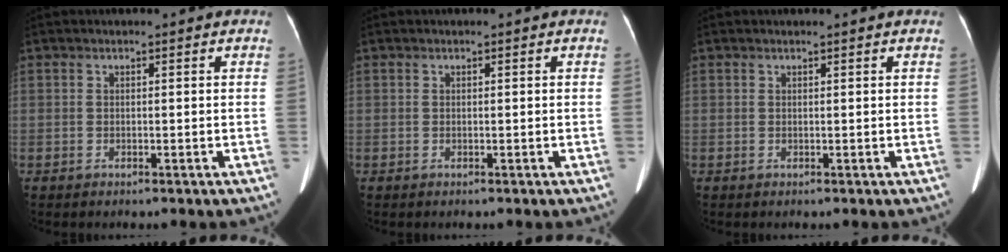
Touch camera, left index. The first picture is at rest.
{"total": 0.0}
{"total": 0.7, "force": [0.7, 0.0, 0.2], "torque": [-0.007, 0.008, 0.011]}